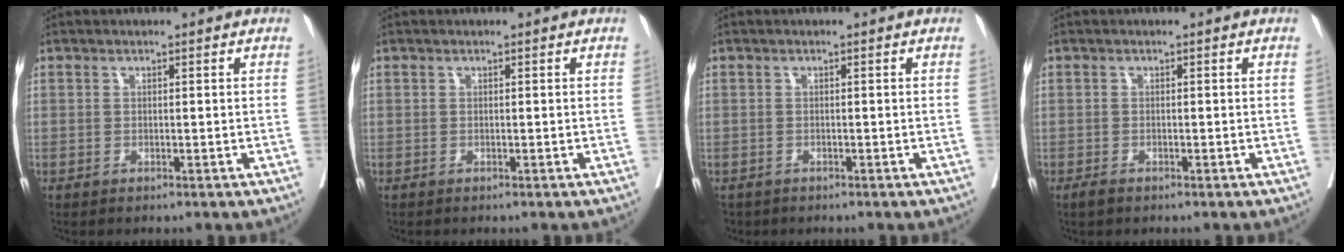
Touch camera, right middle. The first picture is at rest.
{"total": 0.0}
{"total": 2.5, "force": [-2.0, 1.5, 0.4], "torque": [-0.011, -0.003, -0.034]}
{"total": 1.1, "force": [-0.8, 0.4, 0.5], "torque": [-0.014, -0.002, -0.013]}